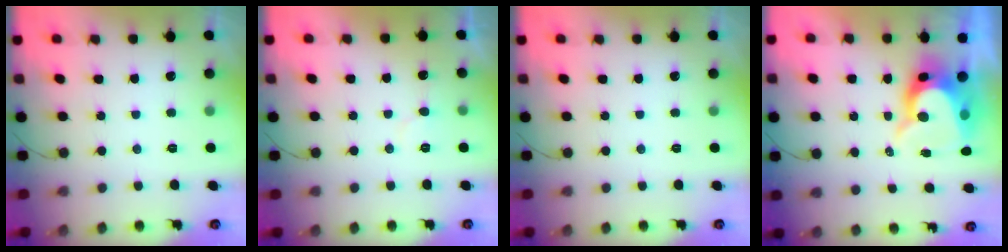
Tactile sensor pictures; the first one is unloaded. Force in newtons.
{"total": 5.6, "press": 5.5, "slide": 0.4}
{"total": 0.0}
{"total": 10.8, "press": 10.8, "slide": 0.6}